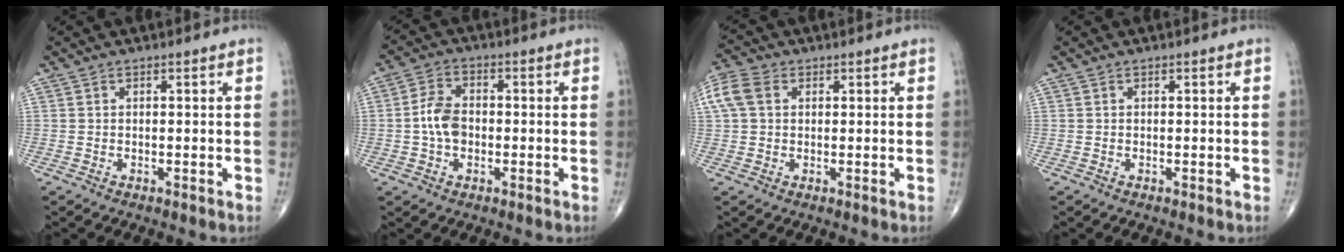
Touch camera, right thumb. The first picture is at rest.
{"total": 6.2, "force": [-0.7, 4.3, 4.5], "torque": [-0.081, 0.016, -0.019]}
{"total": 8.7, "force": [2.4, 6.5, 5.3], "torque": [-0.134, 0.025, 0.048]}
{"total": 0.0}